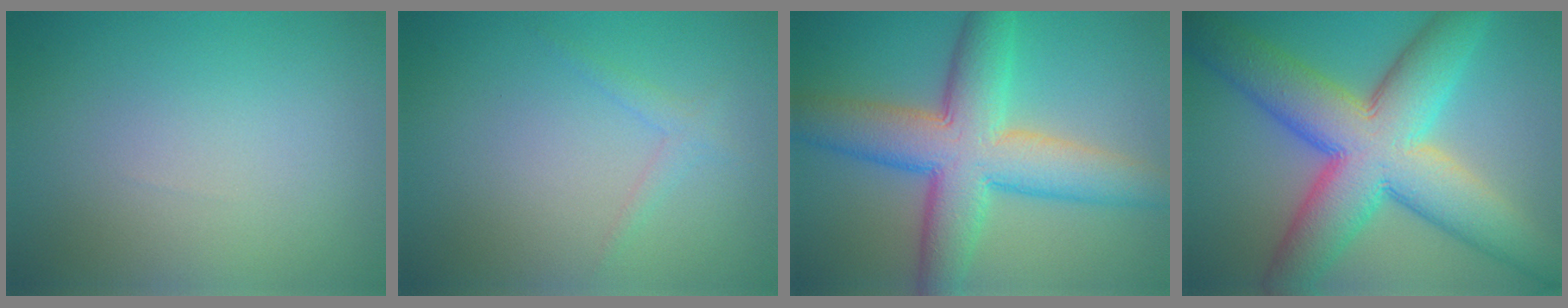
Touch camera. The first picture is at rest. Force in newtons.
{"total": 1.1, "press": 1.1, "slide": 0.0}
{"total": 9.8, "press": 9.8, "slide": 0.4}
{"total": 12.5, "press": 12.5, "slide": 0.4}